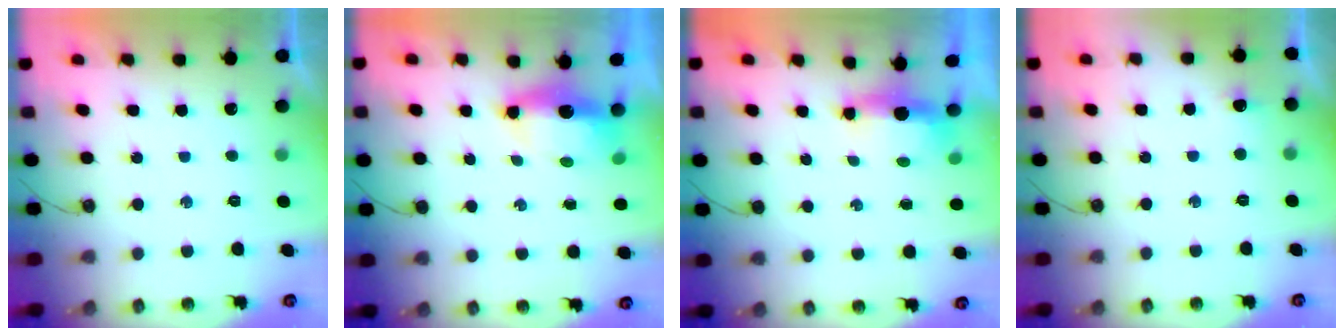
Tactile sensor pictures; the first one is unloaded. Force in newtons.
{"total": 6.6, "press": 6.6, "slide": 0.6}
{"total": 6.6, "press": 5.4, "slide": 3.9}
{"total": 3.9, "press": 3.8, "slide": 1.0}